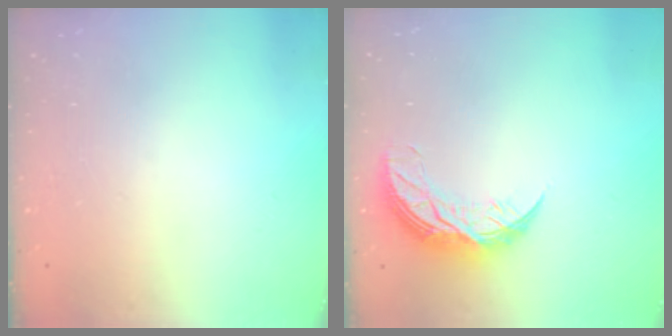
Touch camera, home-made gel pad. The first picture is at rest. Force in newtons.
{"total": 9.7, "press": 9.7, "slide": 0.5}